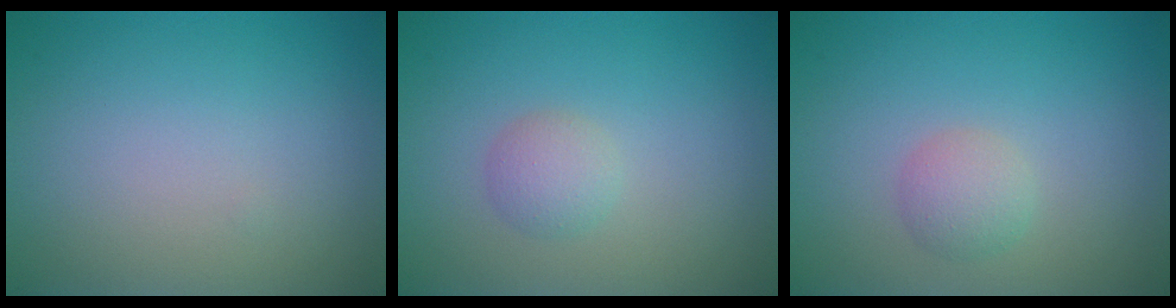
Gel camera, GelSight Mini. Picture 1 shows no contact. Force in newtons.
{"total": 1.7, "press": 1.7, "slide": 0.2}
{"total": 1.9, "press": 1.9, "slide": 0.1}